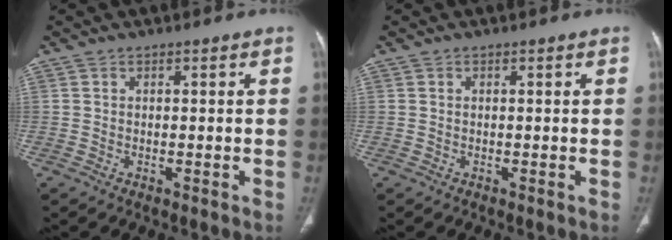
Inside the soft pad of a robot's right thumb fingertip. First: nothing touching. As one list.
[{"total": 0.0}]